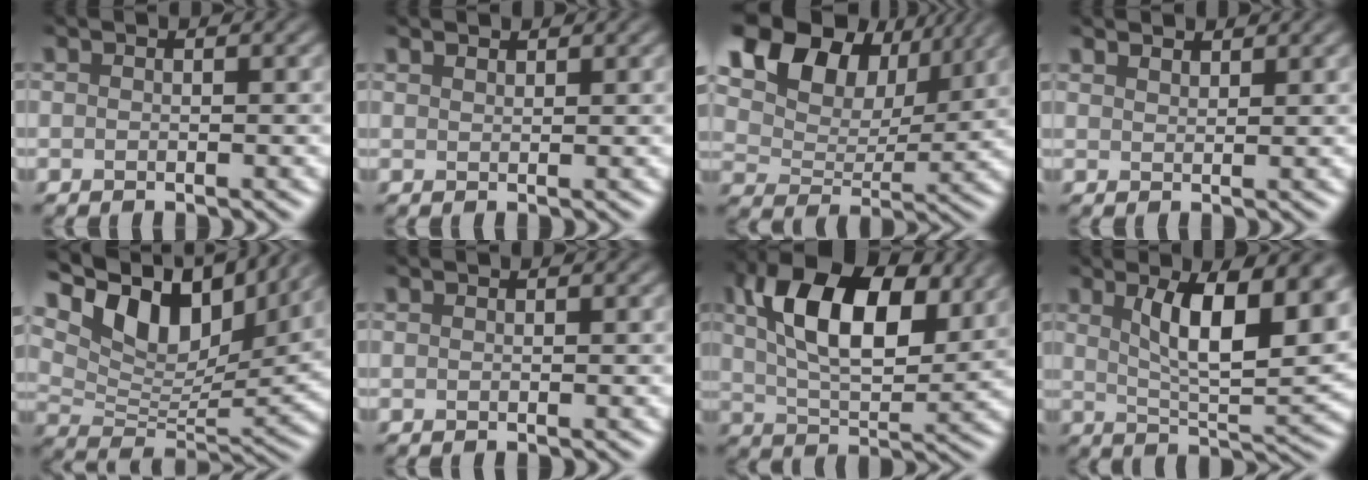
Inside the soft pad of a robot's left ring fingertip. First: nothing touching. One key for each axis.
{"total": 1.2, "fx": 1.2, "fy": 0.2, "fz": 0.2, "tx": -0.008, "ty": -0.001, "tz": 0.021}
{"total": 13.1, "fx": 7.4, "fy": 8.3, "fz": 6.9, "tx": -0.151, "ty": 0.042, "tz": 0.120}
{"total": 2.1, "fx": 2.0, "fy": 0.5, "fz": 0.4, "tx": -0.008, "ty": -0.003, "tz": 0.037}
{"total": 12.5, "fx": 7.6, "fy": 6.0, "fz": 7.9, "tx": -0.146, "ty": 0.015, "tz": 0.133}
{"total": 0.0}
{"total": 11.1, "fx": 4.2, "fy": 5.9, "fz": 8.4, "tx": -0.137, "ty": 0.012, "tz": 0.071}
{"total": 9.1, "fx": 3.2, "fy": 3.1, "fz": 7.9, "tx": -0.129, "ty": -0.011, "tz": 0.055}